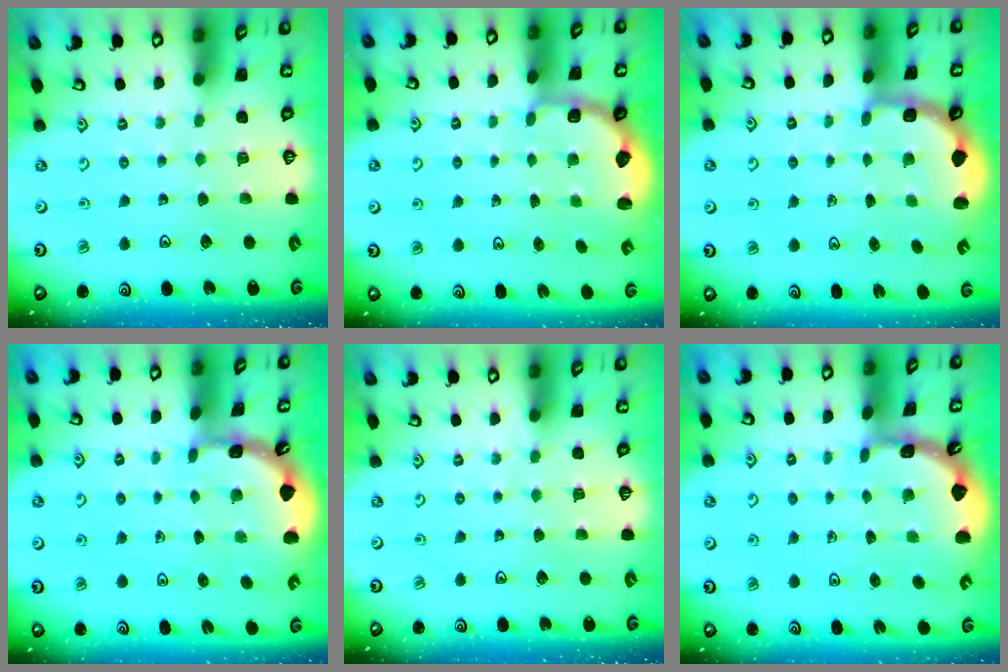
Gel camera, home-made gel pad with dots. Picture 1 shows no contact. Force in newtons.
{"total": 2.7, "press": 2.3, "slide": 1.5}
{"total": 2.7, "press": 2.1, "slide": 1.7}
{"total": 1.7, "press": 1.7, "slide": 0.1}
{"total": 0.0}
{"total": 1.6, "press": 1.6, "slide": 0.2}